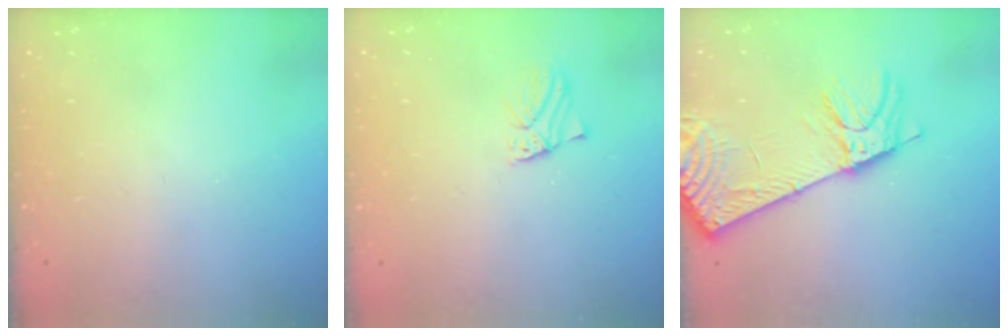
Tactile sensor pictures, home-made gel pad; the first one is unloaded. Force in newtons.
{"total": 1.2, "press": 1.2, "slide": 0.1}
{"total": 13.3, "press": 13.0, "slide": 3.0}